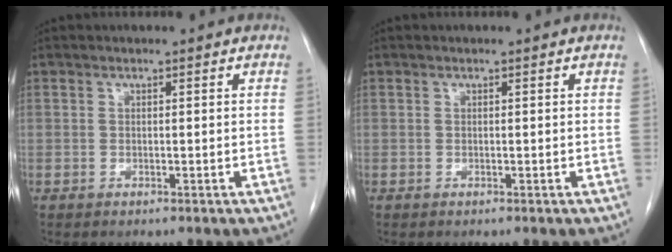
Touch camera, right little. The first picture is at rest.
{"total": 0.0}